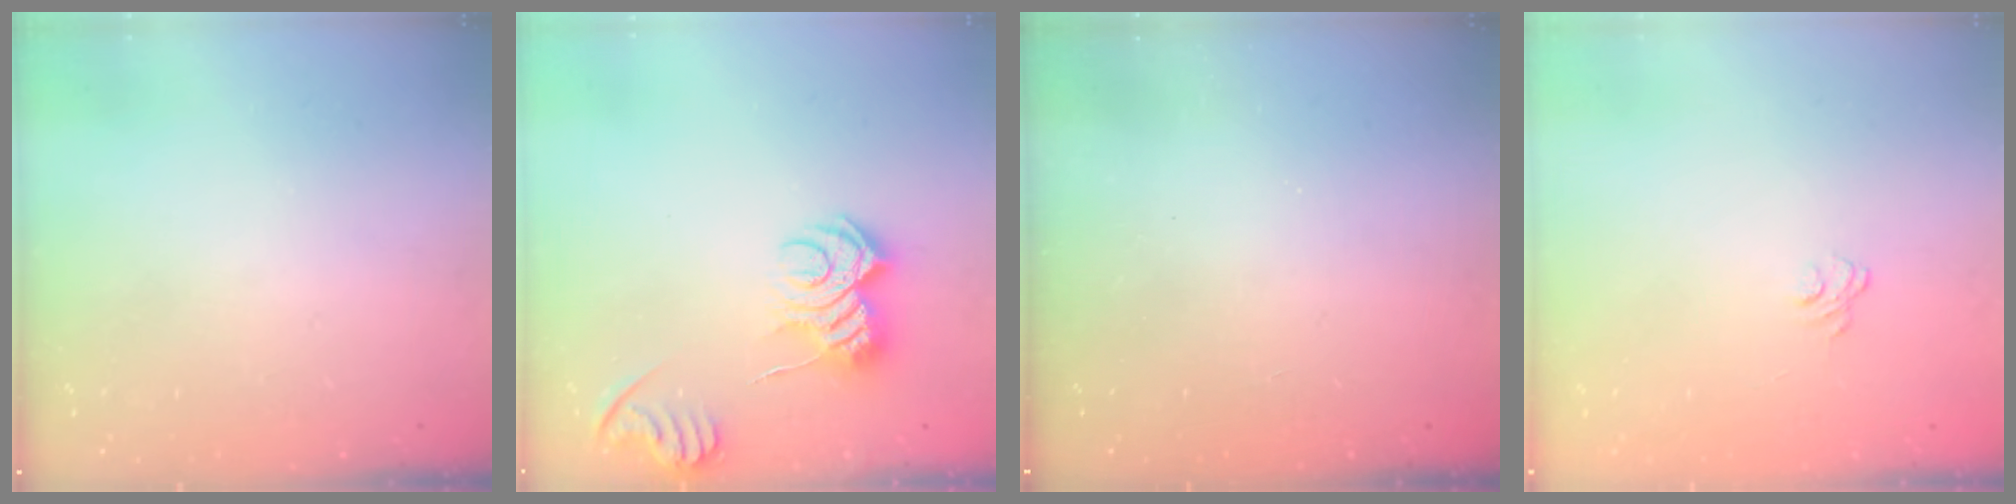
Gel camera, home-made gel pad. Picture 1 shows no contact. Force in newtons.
{"total": 9.8, "press": 9.8, "slide": 0.2}
{"total": 2.5, "press": 2.4, "slide": 0.8}
{"total": 3.7, "press": 3.5, "slide": 1.2}